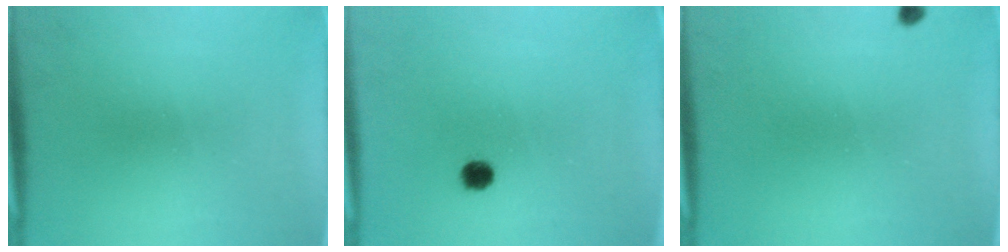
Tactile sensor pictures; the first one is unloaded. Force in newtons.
{"total": 2.8}
{"total": 0.8}